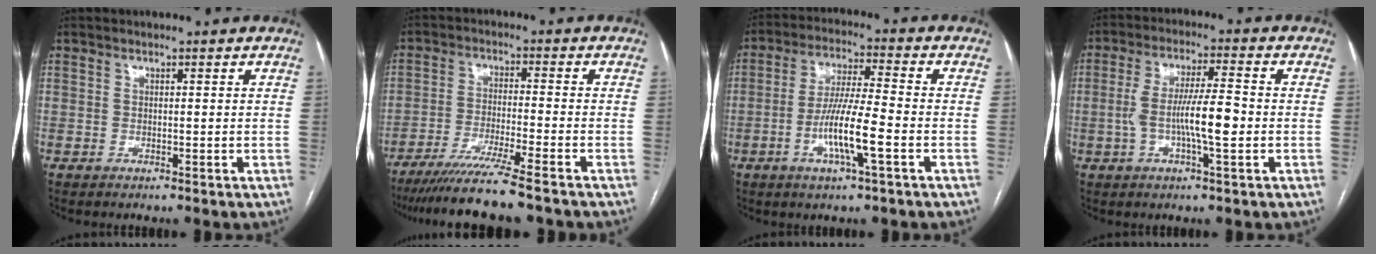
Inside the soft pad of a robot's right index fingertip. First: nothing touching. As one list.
[{"total": 10.8, "force": [-8.8, -1.1, 6.1], "torque": [-0.092, -0.036, -0.145]}, {"total": 9.8, "force": [-3.2, 0.5, 9.3], "torque": [-0.181, -0.003, -0.063]}, {"total": 8.6, "force": [-1.5, 0.8, 8.5], "torque": [-0.162, 0.008, -0.029]}]